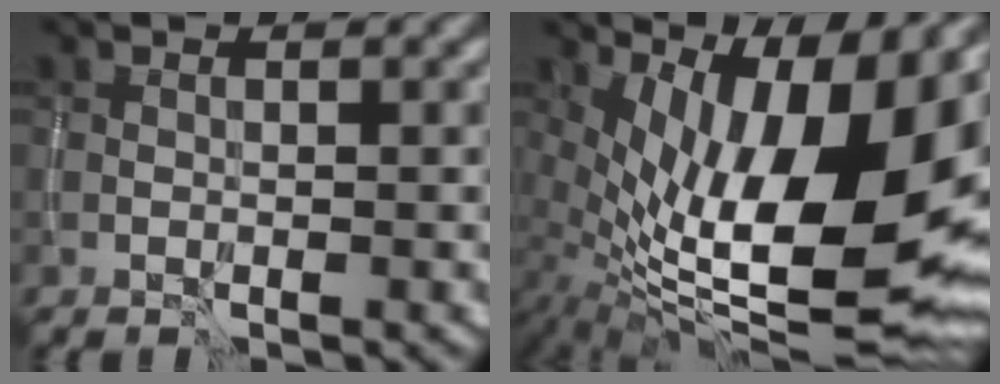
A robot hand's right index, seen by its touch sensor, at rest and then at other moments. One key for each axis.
{"total": 15.8, "fx": 2.1, "fy": 6.4, "fz": 14.3, "tx": -0.224, "ty": 0.008, "tz": 0.041}